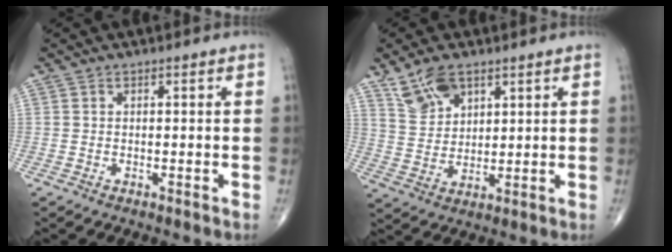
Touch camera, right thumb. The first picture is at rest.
{"total": 7.8, "force": [5.1, 4.1, 4.3], "torque": [-0.067, -0.019, 0.106]}